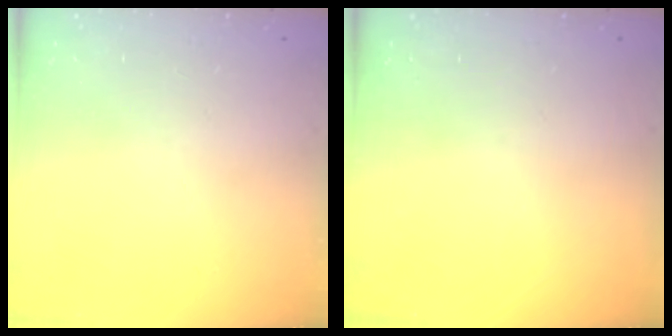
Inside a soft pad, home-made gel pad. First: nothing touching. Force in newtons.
{"total": 0.0}